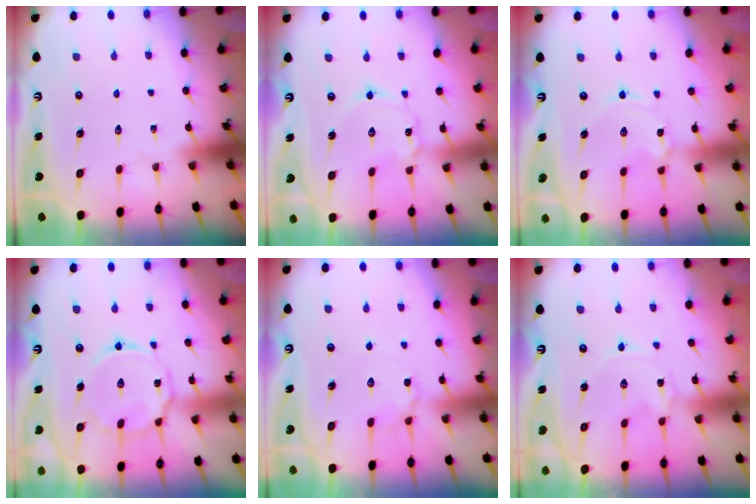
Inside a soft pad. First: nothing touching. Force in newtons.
{"total": 2.4, "press": 2.4, "slide": 0.1}
{"total": 1.6, "press": 1.5, "slide": 0.1}
{"total": 11.1, "press": 11.0, "slide": 0.8}
{"total": 3.9, "press": 3.9, "slide": 0.7}
{"total": 0.0}